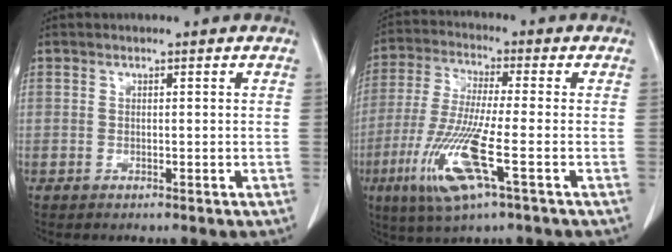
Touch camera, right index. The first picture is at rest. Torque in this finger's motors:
{"motor_torque": [1.83, -0.31, 0.99, 0.21]}